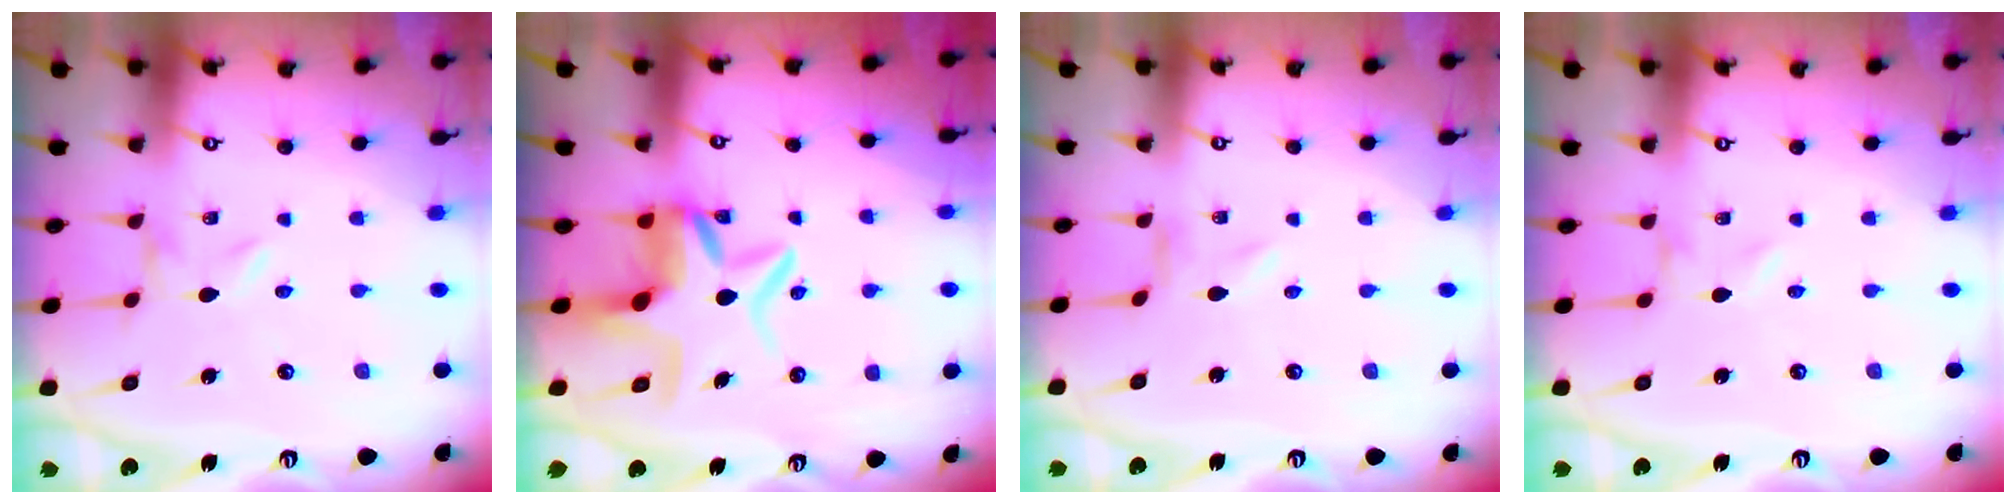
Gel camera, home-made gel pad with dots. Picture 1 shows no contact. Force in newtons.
{"total": 9.8, "press": 9.3, "slide": 3.2}
{"total": 0.0}
{"total": 0.0}